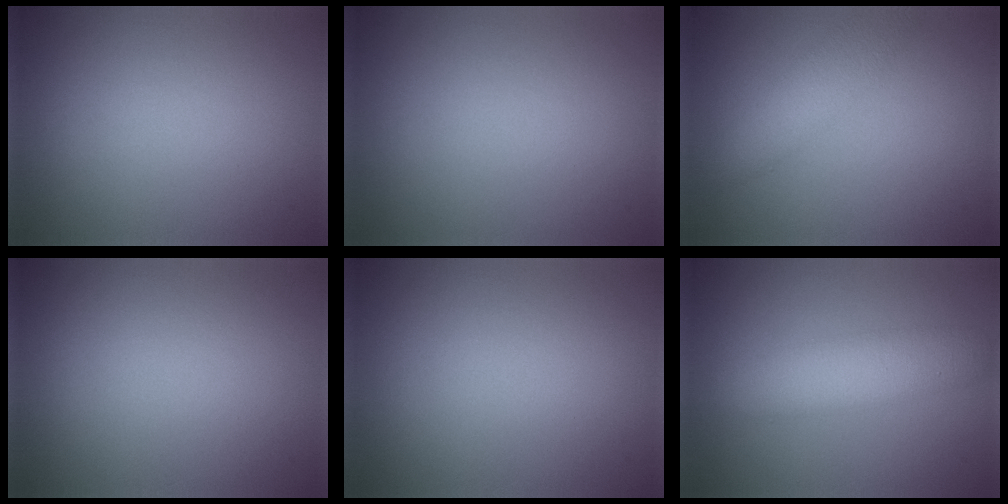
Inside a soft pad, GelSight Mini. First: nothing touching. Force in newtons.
{"total": 0.0}
{"total": 3.1, "press": 3.1, "slide": 0.1}
{"total": 0.0}
{"total": 0.0}
{"total": 4.6, "press": 4.6, "slide": 0.1}